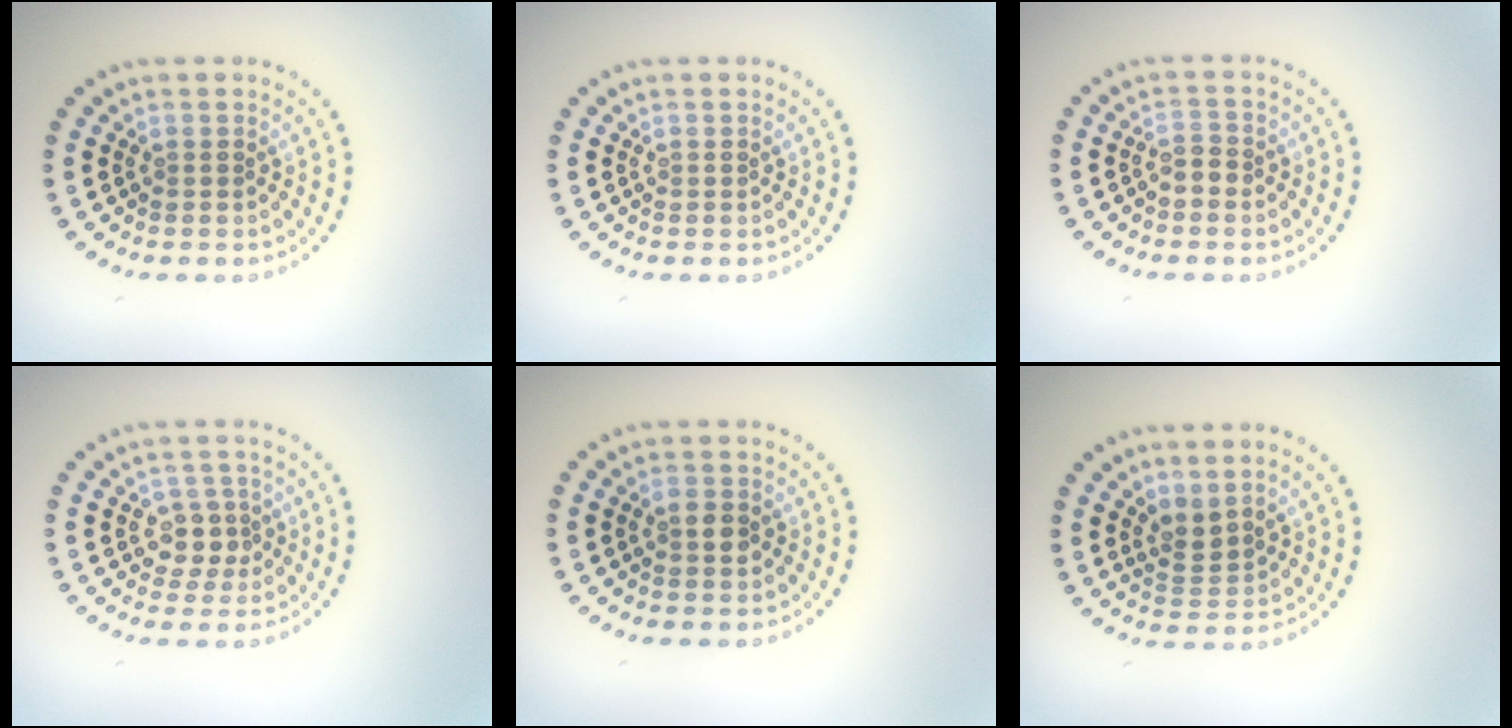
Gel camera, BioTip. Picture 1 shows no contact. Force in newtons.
{"total": 0.0}
{"total": 1.2, "press": 1.1, "slide": 0.5}
{"total": 2.4, "press": 2.2, "slide": 1.1}
{"total": 2.1, "press": 2.1, "slide": 0.1}
{"total": 2.3, "press": 1.5, "slide": 1.7}